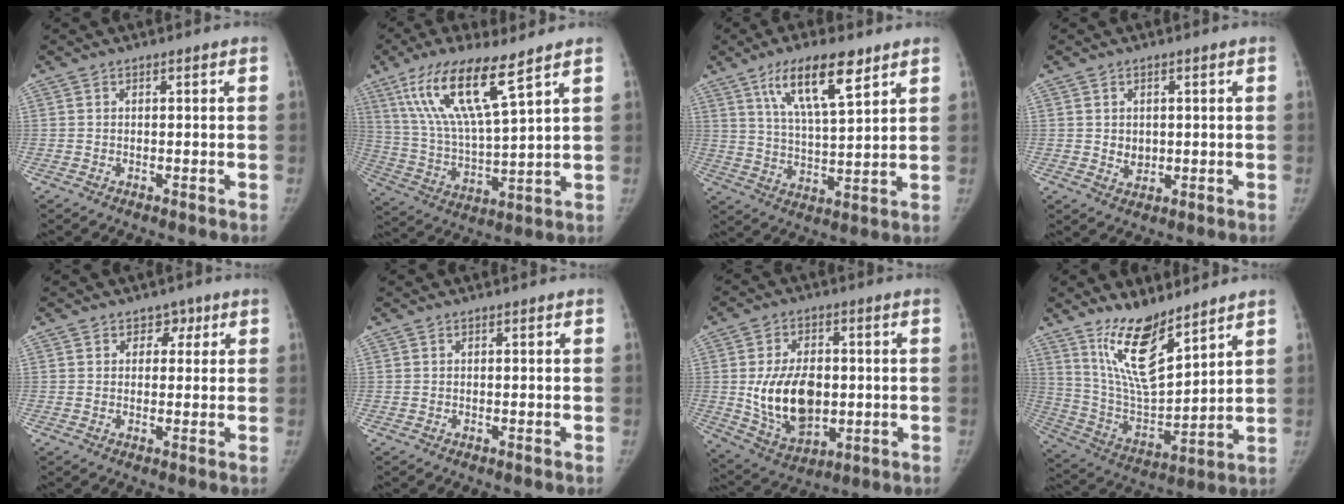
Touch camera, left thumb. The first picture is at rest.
{"total": 16.4, "force": [9.3, 3.2, 13.2], "torque": [-0.261, -0.038, 0.186]}
{"total": 13.1, "force": [7.5, 3.7, 10.1], "torque": [-0.164, -0.030, 0.137]}
{"total": 2.9, "force": [0.3, 2.4, 1.6], "torque": [-0.015, -0.005, 0.013]}
{"total": 3.1, "force": [1.4, 2.6, 1.0], "torque": [0.015, -0.004, 0.014]}
{"total": 0.0}
{"total": 15.1, "force": [-0.4, 9.8, 11.5], "torque": [-0.172, -0.008, 0.012]}
{"total": 15.0, "force": [10.3, 4.9, 9.7], "torque": [-0.148, -0.074, 0.208]}